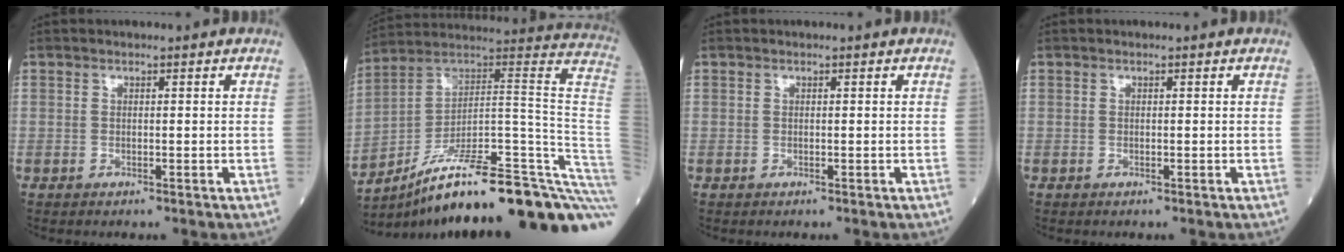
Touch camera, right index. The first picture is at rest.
{"total": 30.7, "force": [-21.7, 1.8, 21.6], "torque": [-0.173, 0.030, -0.321]}
{"total": 0.0}
{"total": 0.0}